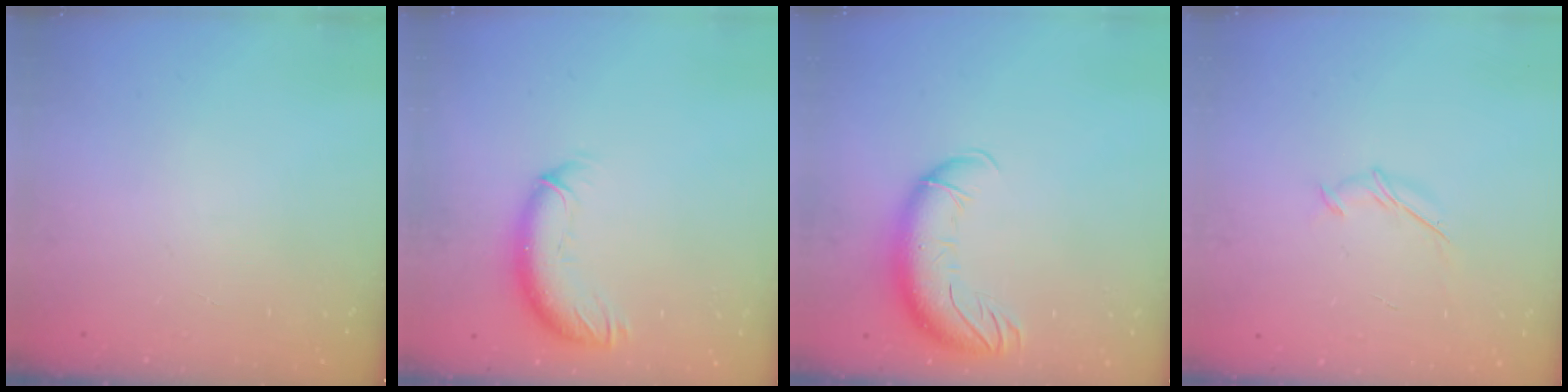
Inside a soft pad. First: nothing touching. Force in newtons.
{"total": 10.7, "press": 10.6, "slide": 1.7}
{"total": 14.0, "press": 13.5, "slide": 3.7}
{"total": 5.5, "press": 5.5, "slide": 0.8}